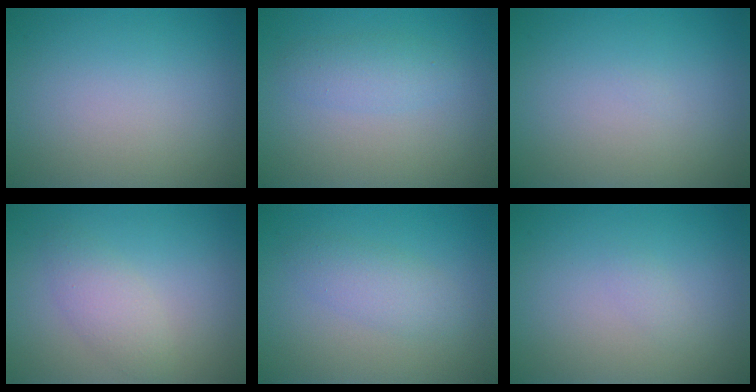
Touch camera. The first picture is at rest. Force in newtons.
{"total": 1.0, "press": 1.0, "slide": 0.0}
{"total": 0.0}
{"total": 2.3, "press": 2.3, "slide": 0.2}
{"total": 2.3, "press": 2.3, "slide": 0.1}
{"total": 0.6, "press": 0.6, "slide": 0.1}